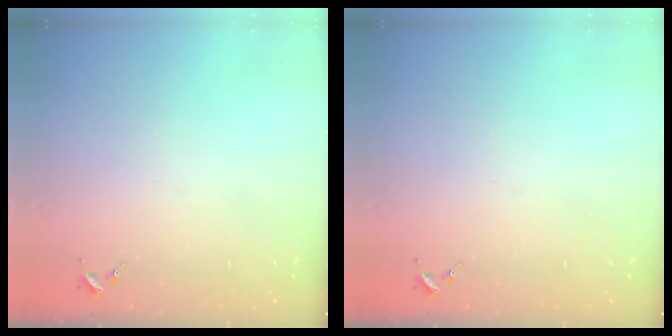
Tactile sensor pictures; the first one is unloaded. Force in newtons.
{"total": 0.0}